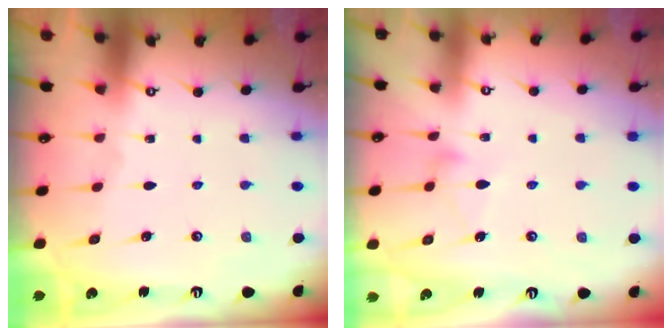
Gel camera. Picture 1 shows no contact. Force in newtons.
{"total": 7.6, "press": 7.6, "slide": 0.5}